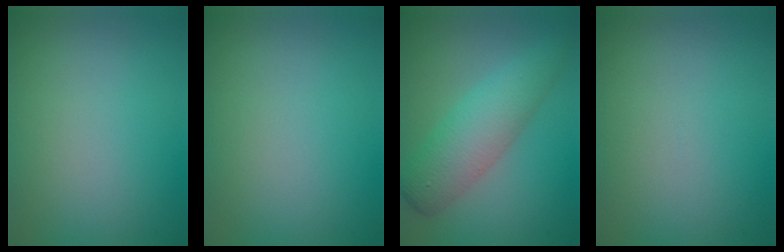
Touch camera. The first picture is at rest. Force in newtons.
{"total": 0.0}
{"total": 4.9, "press": 4.9, "slide": 0.0}
{"total": 0.0}